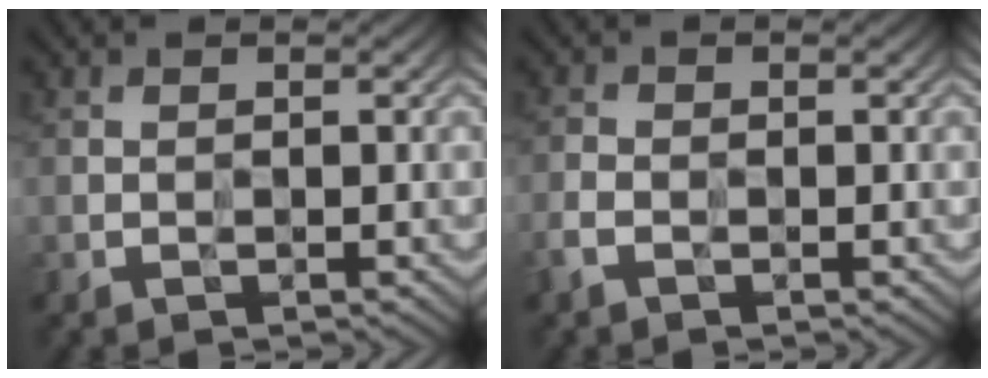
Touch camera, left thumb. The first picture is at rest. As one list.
[{"total": 3.4, "force": [-2.0, 2.0, 1.8], "torque": [-0.036, -0.007, -0.045]}]